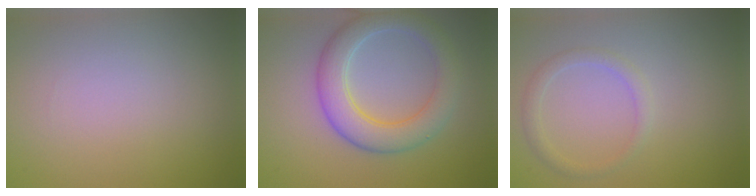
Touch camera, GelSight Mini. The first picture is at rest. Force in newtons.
{"total": 5.2, "press": 5.2, "slide": 0.2}
{"total": 1.5, "press": 1.5, "slide": 0.1}